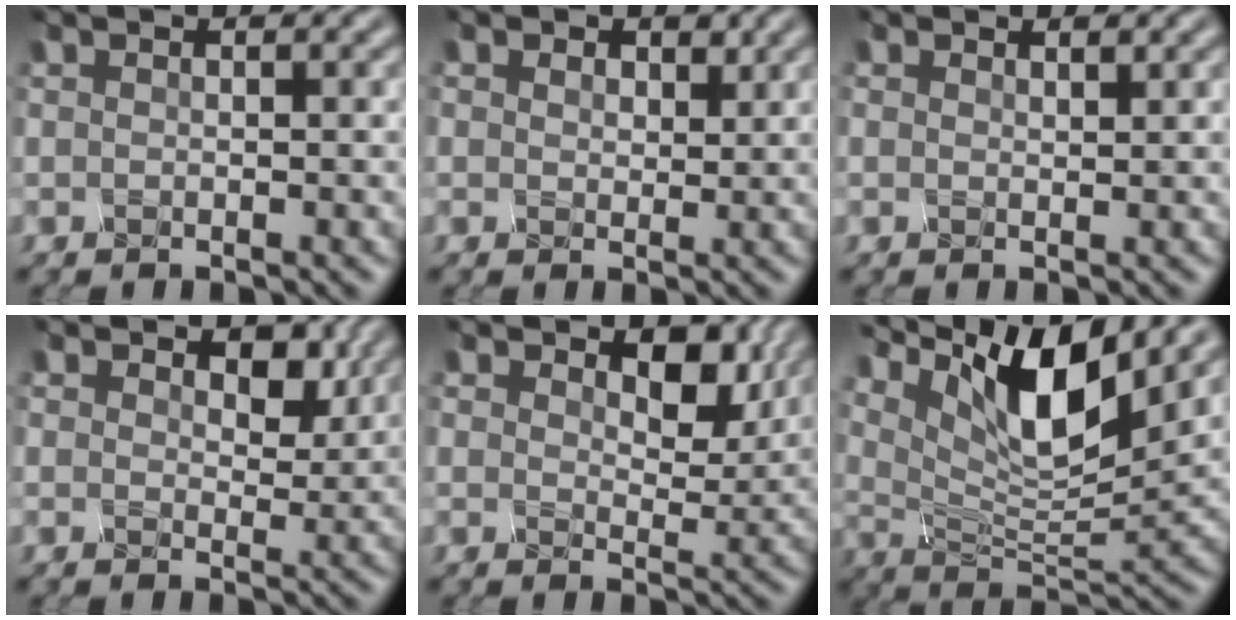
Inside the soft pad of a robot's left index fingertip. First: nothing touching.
{"total": 1.7, "force": [0.9, 1.3, 0.4], "torque": [-0.011, -0.004, 0.018]}
{"total": 0.6, "force": [0.6, 0.1, 0.0], "torque": [0.005, 0.002, 0.012]}
{"total": 3.1, "force": [1.4, 2.3, 1.6], "torque": [-0.030, -0.006, 0.015]}
{"total": 4.6, "force": [2.1, 3.0, 2.7], "torque": [-0.044, -0.008, 0.026]}
{"total": 9.5, "force": [4.9, 3.1, 7.5], "torque": [-0.134, -0.004, 0.096]}